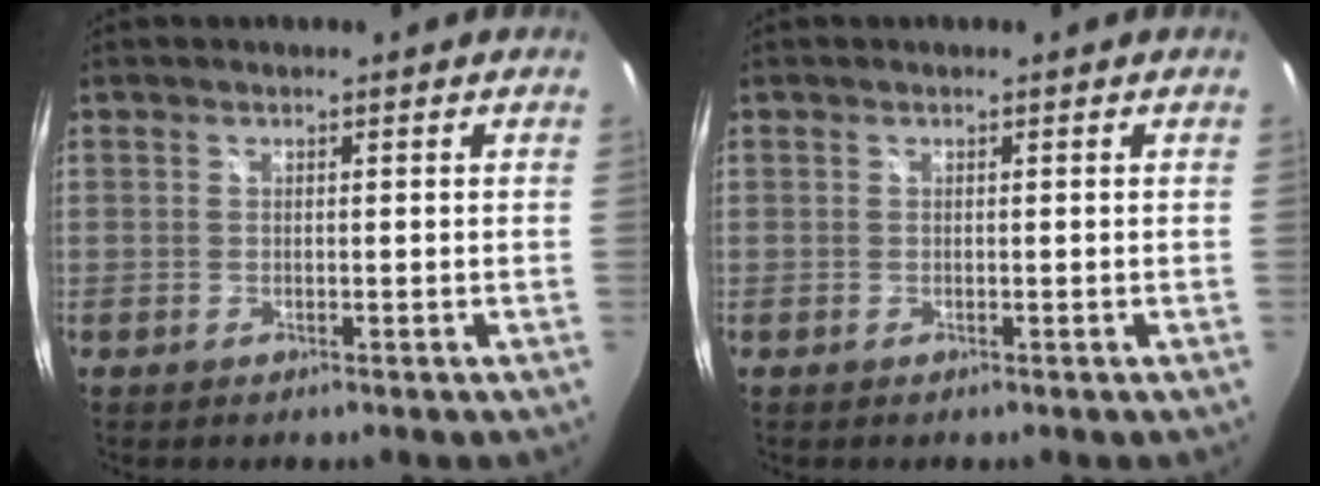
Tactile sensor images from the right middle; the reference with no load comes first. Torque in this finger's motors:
{"motor_torque": [0.10, -0.07, -0.01, 0.00]}